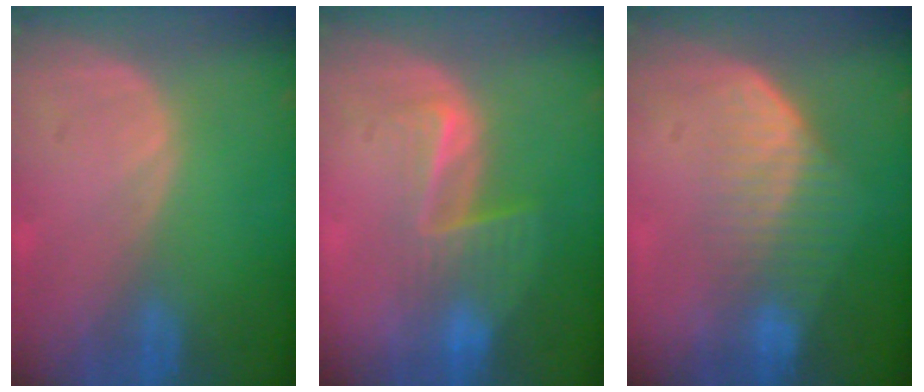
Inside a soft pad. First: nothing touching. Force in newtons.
{"total": 6.6, "press": 5.6, "slide": 3.5}
{"total": 7.2, "press": 6.1, "slide": 3.8}